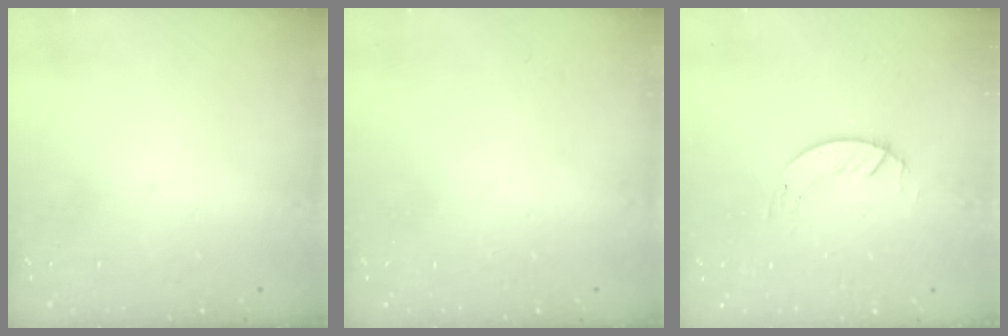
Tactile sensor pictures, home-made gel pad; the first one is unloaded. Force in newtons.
{"total": 0.0}
{"total": 1.3, "press": 1.2, "slide": 0.1}